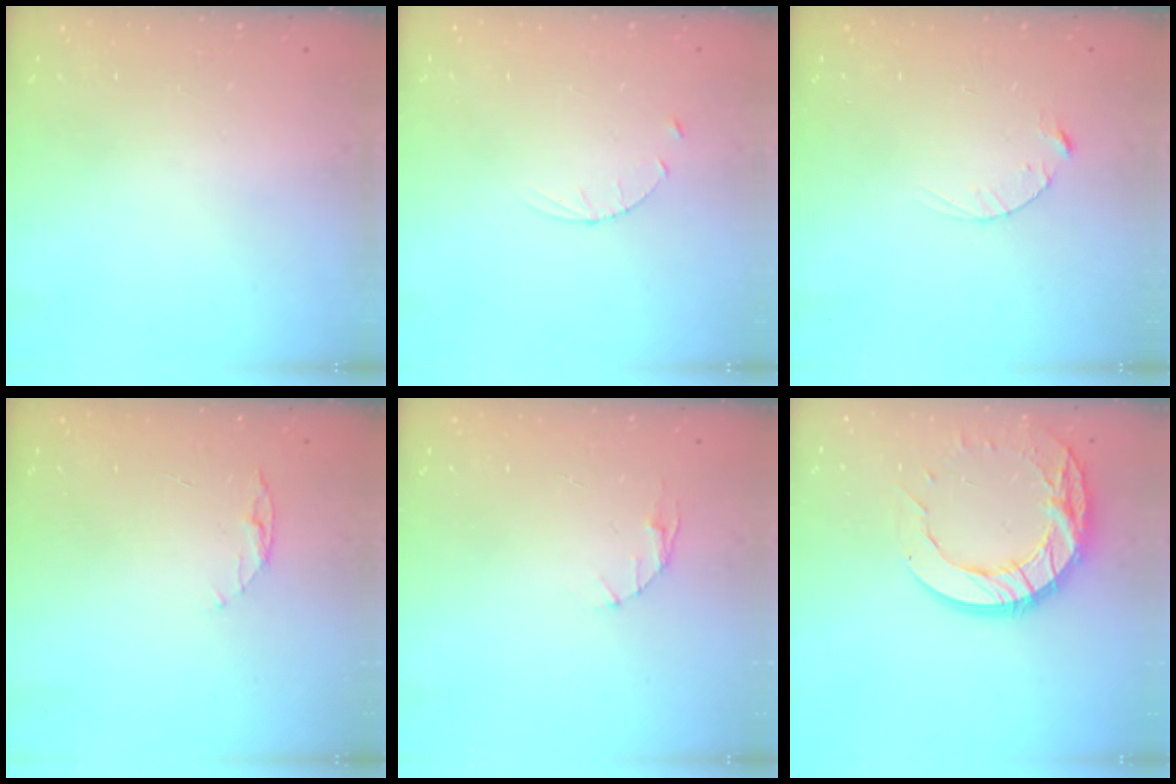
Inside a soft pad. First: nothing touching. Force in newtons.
{"total": 3.0, "press": 2.9, "slide": 0.4}
{"total": 2.5, "press": 2.5, "slide": 0.4}
{"total": 3.9, "press": 3.9, "slide": 0.4}
{"total": 3.1, "press": 3.1, "slide": 0.4}
{"total": 14.4, "press": 14.4, "slide": 0.7}